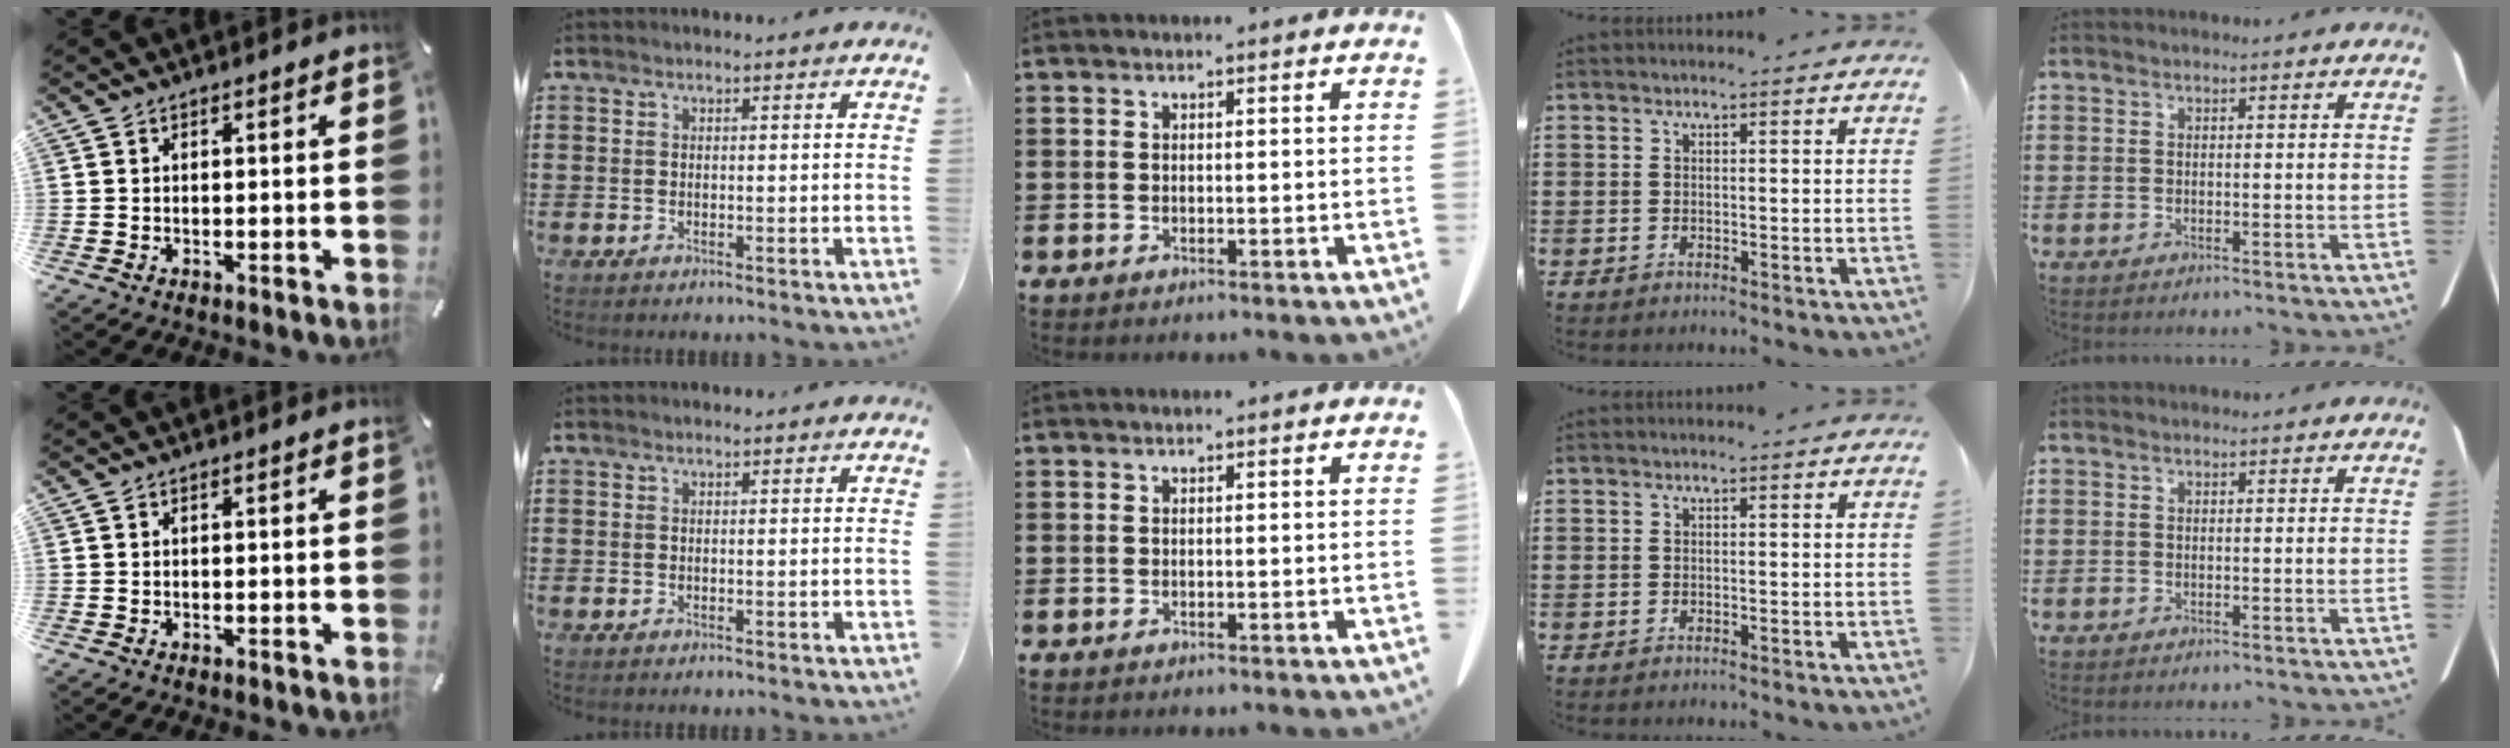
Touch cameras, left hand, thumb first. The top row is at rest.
{}